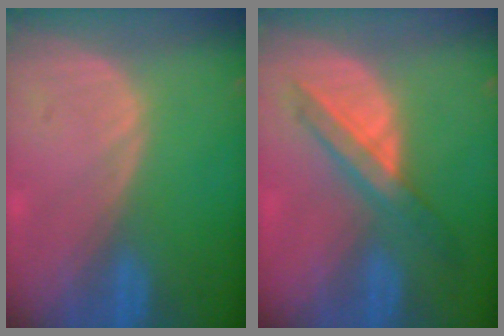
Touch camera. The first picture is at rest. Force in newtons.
{"total": 6.0, "press": 5.8, "slide": 1.3}